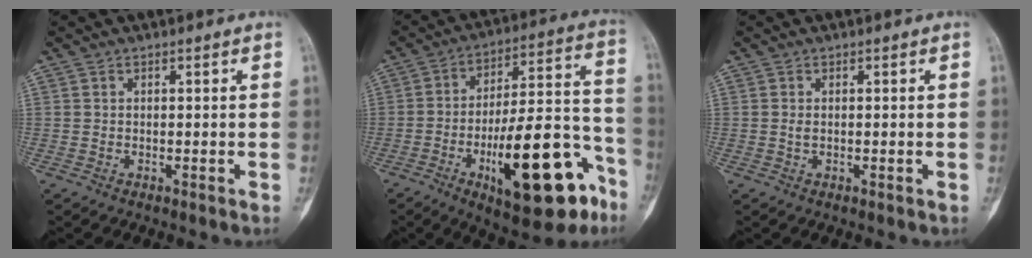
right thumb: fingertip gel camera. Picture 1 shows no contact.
{"total": 25.1, "force": [-11.1, 8.8, 20.7], "torque": [-0.277, 0.067, -0.155]}
{"total": 0.8, "force": [0.1, 0.4, 0.7], "torque": [-0.016, -0.002, 0.004]}